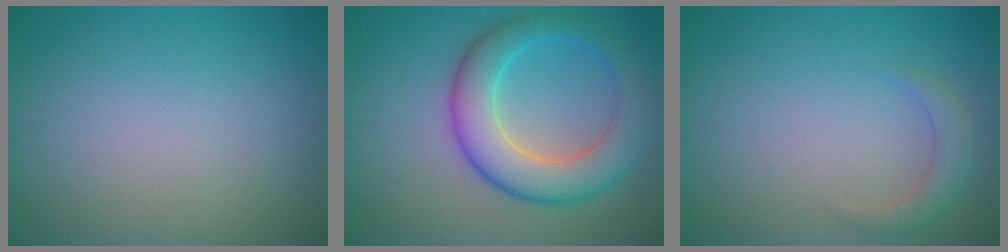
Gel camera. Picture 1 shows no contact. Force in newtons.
{"total": 7.4, "press": 7.4, "slide": 0.2}
{"total": 2.1, "press": 2.1, "slide": 0.2}